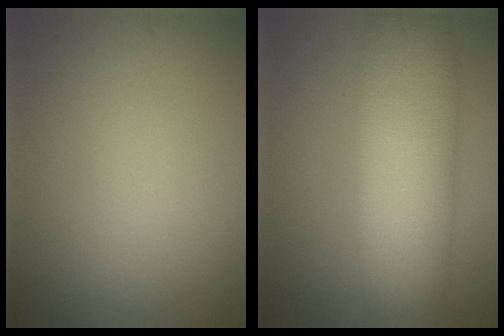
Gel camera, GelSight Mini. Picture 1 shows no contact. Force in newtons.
{"total": 11.3, "press": 11.2, "slide": 0.4}